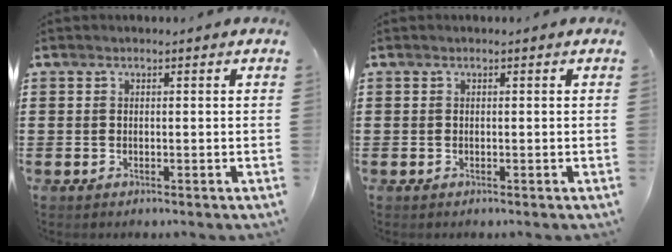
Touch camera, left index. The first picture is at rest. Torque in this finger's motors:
{"motor_torque": [0.00, 0.00, -0.02, 0.00]}